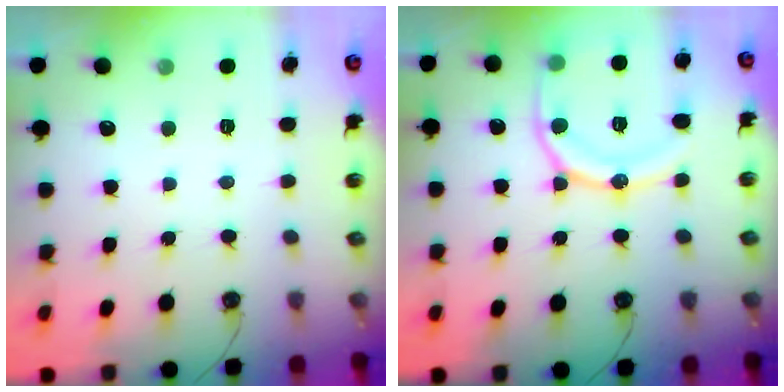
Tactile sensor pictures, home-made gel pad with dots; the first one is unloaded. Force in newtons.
{"total": 15.9, "press": 15.8, "slide": 1.9}